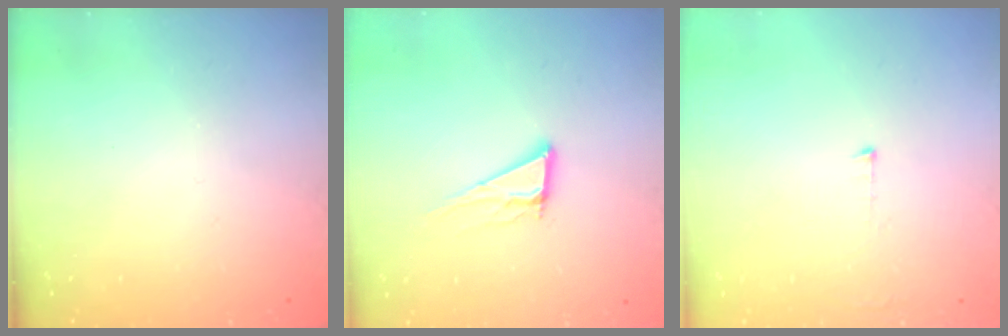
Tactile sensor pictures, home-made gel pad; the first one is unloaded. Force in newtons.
{"total": 10.8, "press": 10.5, "slide": 2.6}
{"total": 3.0, "press": 3.0, "slide": 0.3}